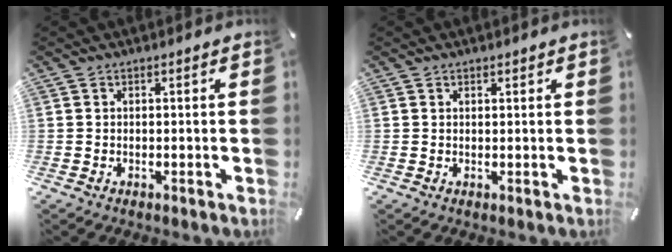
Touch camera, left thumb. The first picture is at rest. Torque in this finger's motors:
{"motor_torque": [-0.28, -0.29, -0.10, -0.01, -0.02]}